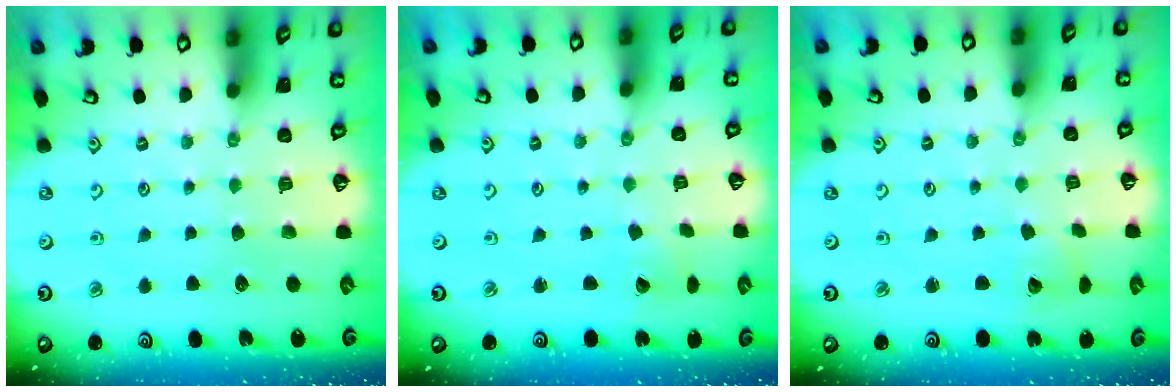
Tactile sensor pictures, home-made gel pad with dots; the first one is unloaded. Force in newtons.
{"total": 2.7, "press": 2.7, "slide": 0.3}
{"total": 2.3, "press": 2.3, "slide": 0.3}